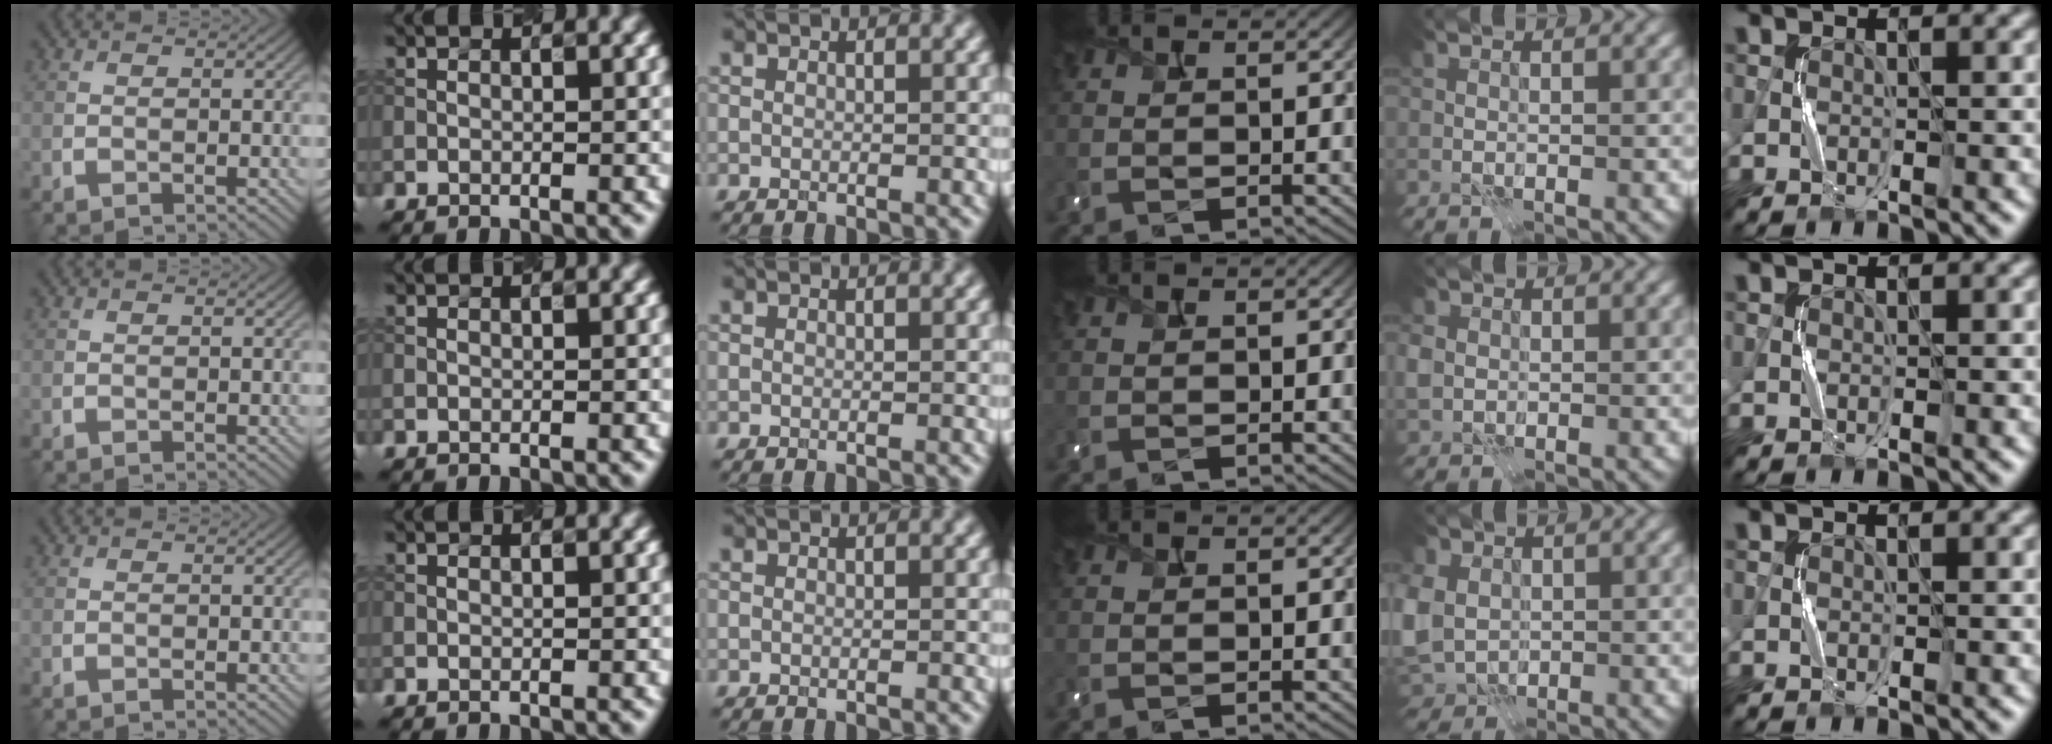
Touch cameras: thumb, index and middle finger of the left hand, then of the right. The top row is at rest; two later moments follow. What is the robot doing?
{"motion": "press", "object": "camera"}